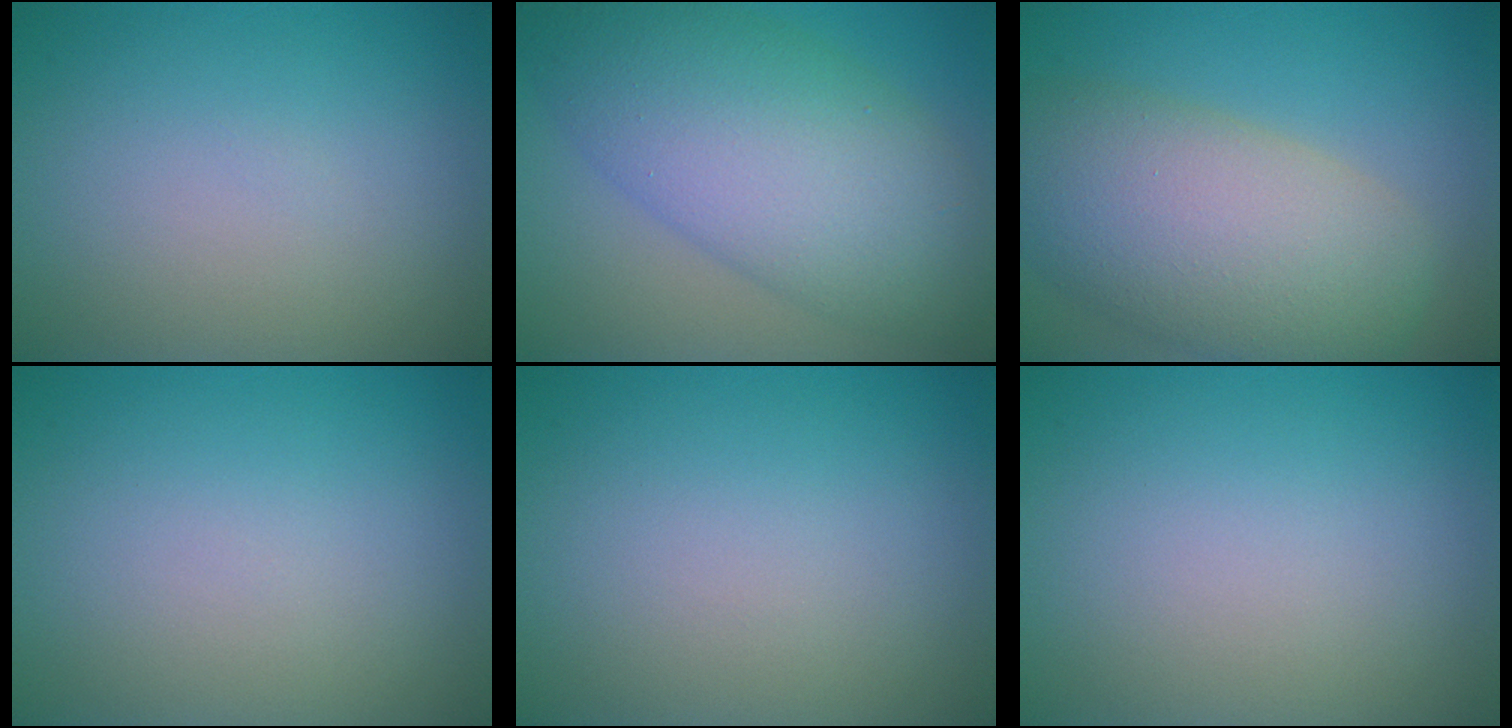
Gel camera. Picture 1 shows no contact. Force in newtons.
{"total": 10.3, "press": 10.3, "slide": 0.1}
{"total": 10.1, "press": 10.0, "slide": 0.4}
{"total": 0.0}
{"total": 0.0}
{"total": 0.0}